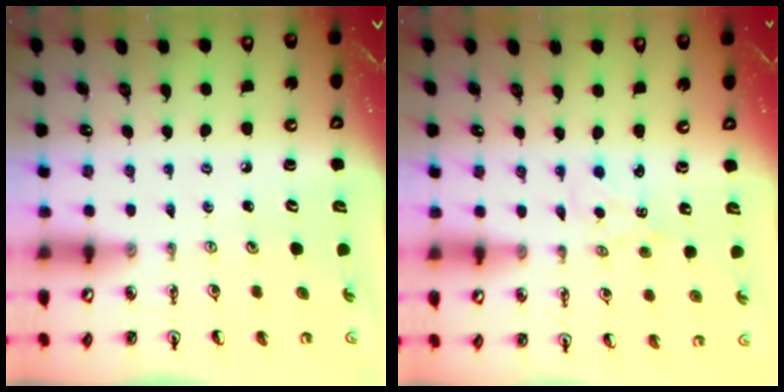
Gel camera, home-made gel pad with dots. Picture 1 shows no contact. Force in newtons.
{"total": 1.2, "press": 1.1, "slide": 0.2}